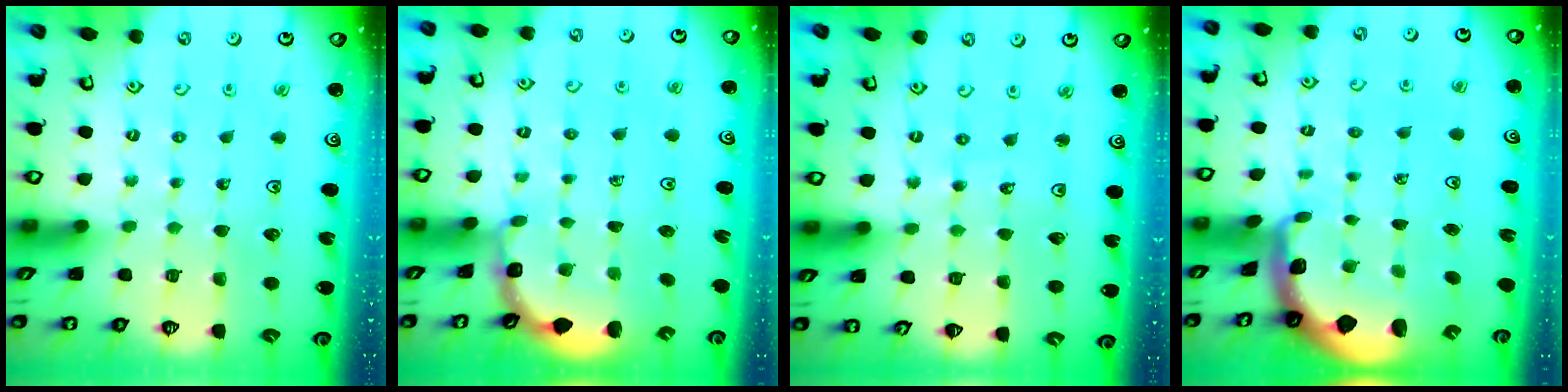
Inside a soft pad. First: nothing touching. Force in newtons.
{"total": 2.1, "press": 2.1, "slide": 0.3}
{"total": 3.7, "press": 3.7, "slide": 0.2}
{"total": 1.9, "press": 1.9, "slide": 0.4}